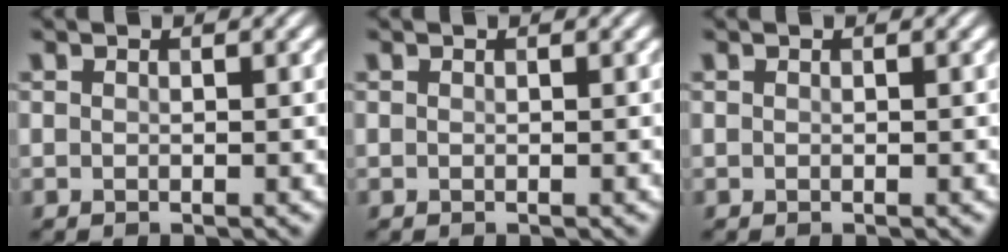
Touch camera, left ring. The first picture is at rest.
{"total": 0.0}
{"total": 0.0}